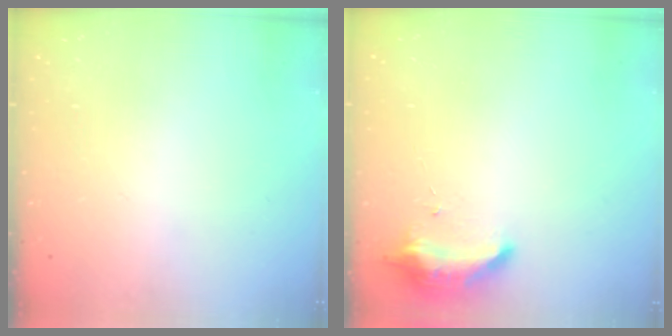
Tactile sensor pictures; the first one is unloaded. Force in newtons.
{"total": 8.4, "press": 8.4, "slide": 0.4}